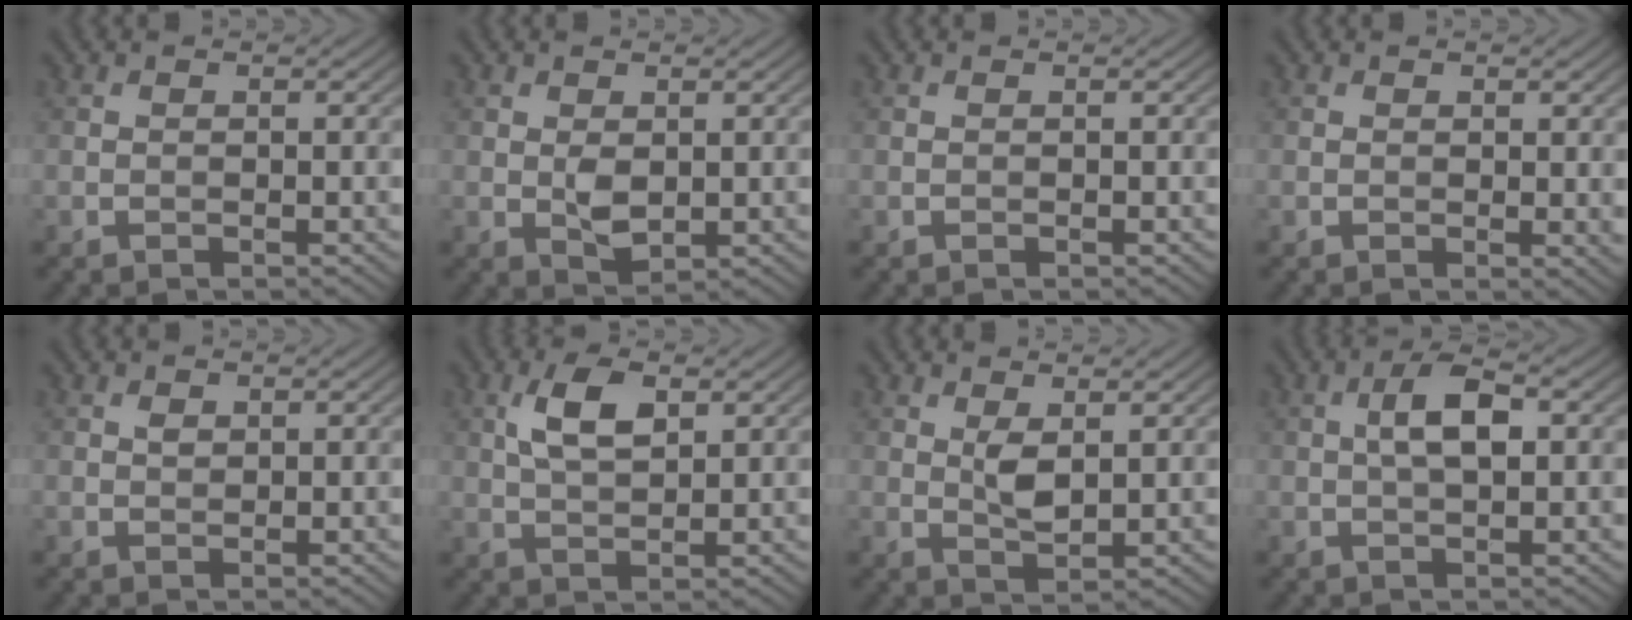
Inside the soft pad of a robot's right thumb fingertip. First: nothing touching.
{"total": 2.6, "force": [0.2, 1.6, 2.0], "torque": [-0.043, -0.006, 0.009]}
{"total": 0.0}
{"total": 1.4, "force": [0.5, 0.7, 1.2], "torque": [-0.015, -0.006, 0.011]}
{"total": 1.0, "force": [0.5, 0.7, 0.6], "torque": [-0.012, -0.001, 0.010]}
{"total": 5.3, "force": [2.0, 2.4, 4.3], "torque": [-0.095, 0.003, 0.039]}
{"total": 2.9, "force": [0.9, 1.2, 2.5], "torque": [-0.054, -0.006, 0.022]}
{"total": 4.8, "force": [0.7, 1.9, 4.4], "torque": [-0.087, 0.008, 0.011]}